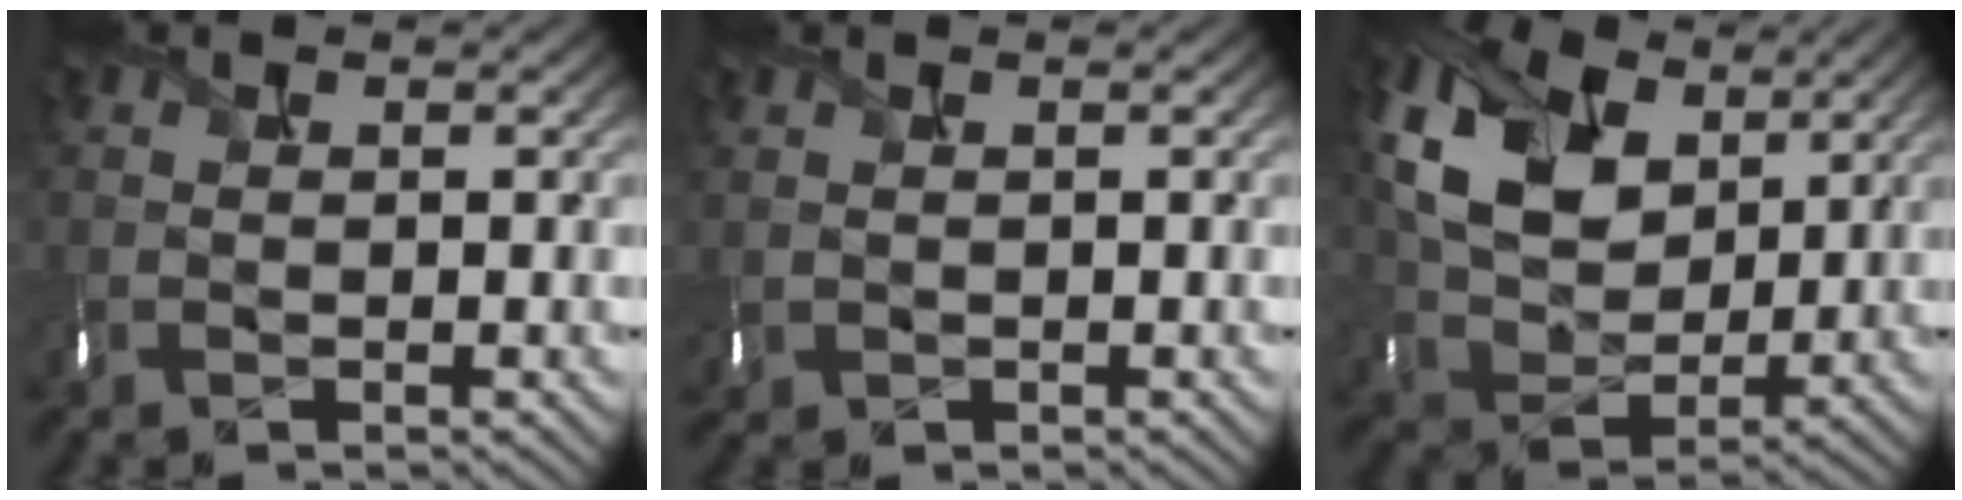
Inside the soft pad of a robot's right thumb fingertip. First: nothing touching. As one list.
[{"total": 1.1, "force": [0.2, 0.8, 0.7], "torque": [-0.029, -0.006, 0.011]}, {"total": 11.9, "force": [4.6, 8.5, 7.0], "torque": [-0.186, 0.013, 0.082]}]